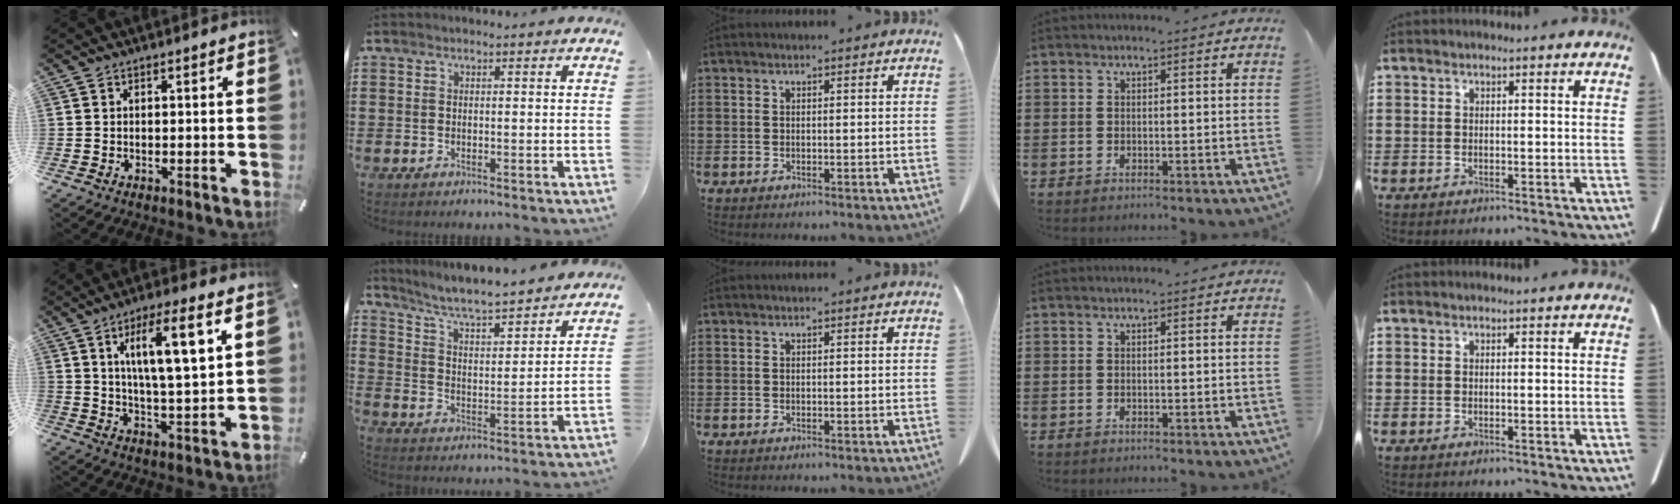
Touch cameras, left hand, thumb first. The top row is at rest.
{"thumb": {"total": 12.8, "force": [6.0, 3.0, 10.9], "torque": [-0.181, -0.011, 0.094]}, "index": {"total": 5.6, "force": [5.0, 0.2, 2.4], "torque": [-0.068, -0.039, 0.080]}}